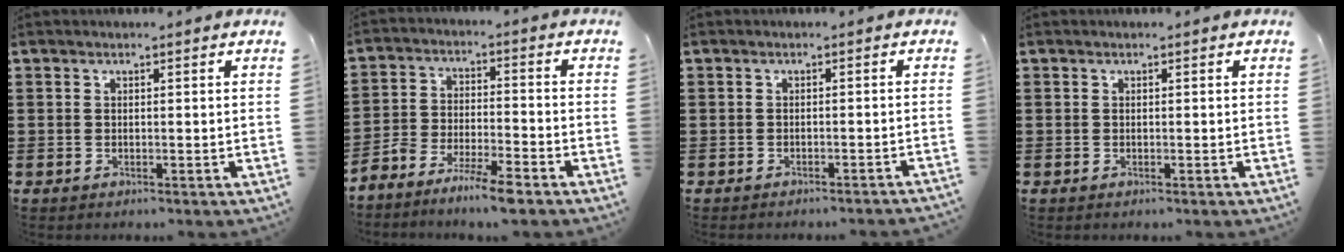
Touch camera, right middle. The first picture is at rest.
{"total": 5.7, "force": [-5.4, 0.2, 1.9], "torque": [-0.044, -0.002, -0.105]}
{"total": 1.0, "force": [-0.9, -0.3, 0.2], "torque": [-0.005, 0.000, -0.018]}
{"total": 0.0}